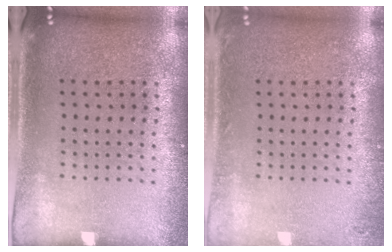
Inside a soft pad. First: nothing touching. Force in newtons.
{"total": 1.2, "press": 1.2, "slide": 0.1}